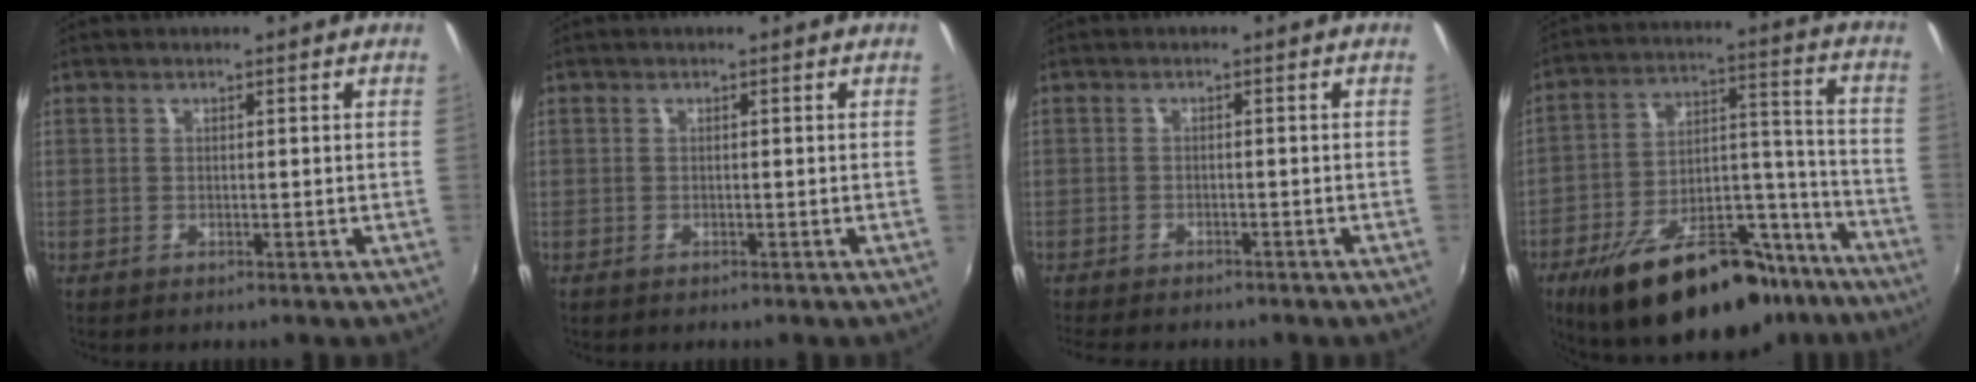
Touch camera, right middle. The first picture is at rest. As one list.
[{"total": 0.0}, {"total": 6.3, "force": [-5.5, 1.7, 2.6], "torque": [-0.065, -0.019, -0.083]}, {"total": 26.9, "force": [-19.1, 11.4, 15.2], "torque": [-0.252, 0.024, -0.265]}]